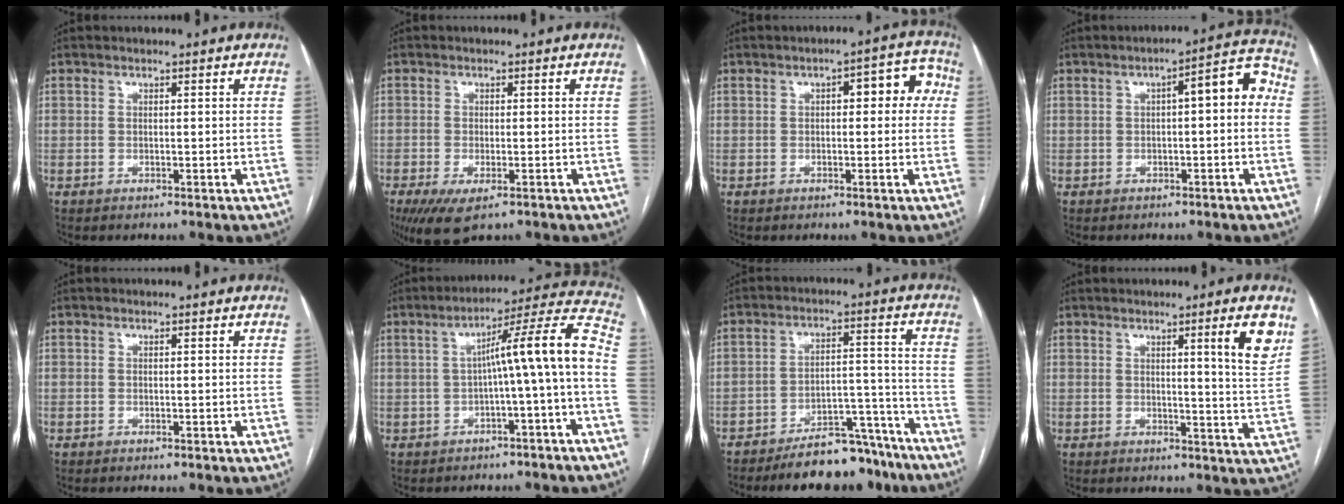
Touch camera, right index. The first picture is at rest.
{"total": 6.2, "force": [-3.8, 2.1, 4.4], "torque": [-0.072, -0.015, -0.061]}
{"total": 6.4, "force": [1.1, 2.7, 5.7], "torque": [-0.058, 0.037, 0.007]}
{"total": 7.0, "force": [0.5, 1.8, 6.8], "torque": [-0.083, 0.036, 0.002]}
{"total": 0.5, "force": [-0.5, 0.2, 0.1], "torque": [-0.008, 0.000, -0.010]}
{"total": 11.3, "force": [-1.9, -0.8, 11.1], "torque": [-0.151, 0.035, -0.030]}
{"total": 12.9, "force": [-11.6, 3.9, 4.1], "torque": [-0.034, 0.044, -0.173]}
{"total": 6.6, "force": [3.1, -0.6, 5.8], "torque": [-0.069, -0.020, 0.038]}